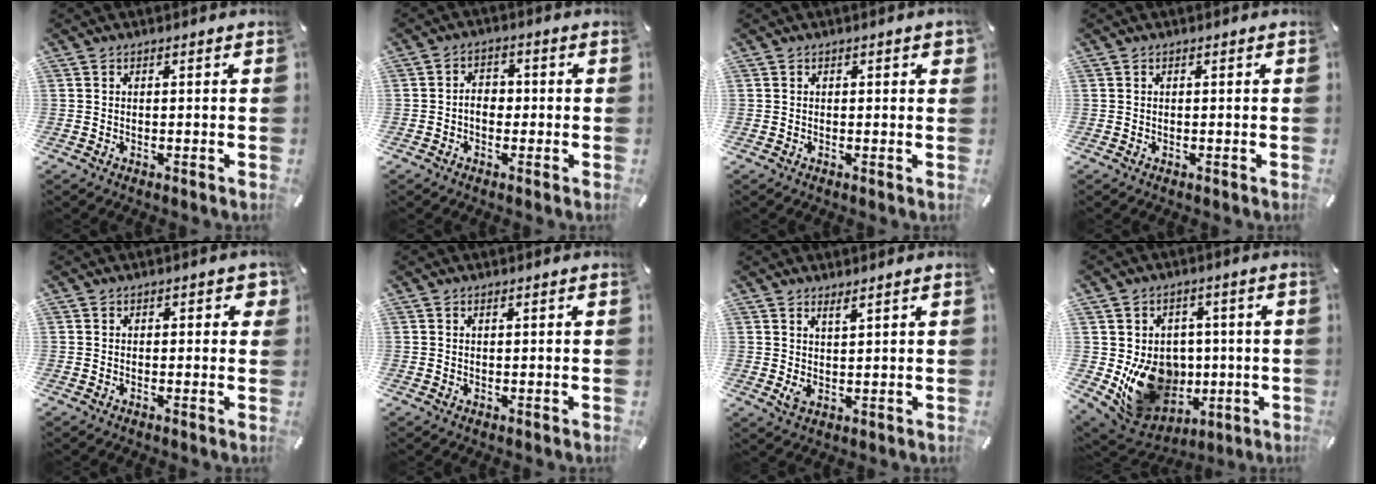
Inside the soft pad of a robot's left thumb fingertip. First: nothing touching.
{"total": 4.2, "force": [-0.8, 2.9, 2.9], "torque": [-0.054, 0.010, -0.016]}
{"total": 1.1, "force": [0.4, 0.4, 0.9], "torque": [-0.010, -0.001, 0.006]}
{"total": 0.0}
{"total": 1.9, "force": [0.4, 1.2, 1.5], "torque": [-0.005, -0.003, 0.001]}
{"total": 0.5, "force": [0.3, 0.2, 0.4], "torque": [-0.008, 0.000, 0.006]}
{"total": 3.5, "force": [1.7, 1.4, 2.7], "torque": [-0.050, -0.016, 0.029]}
{"total": 15.1, "force": [-2.0, 13.2, 7.0], "torque": [-0.113, -0.007, -0.016]}